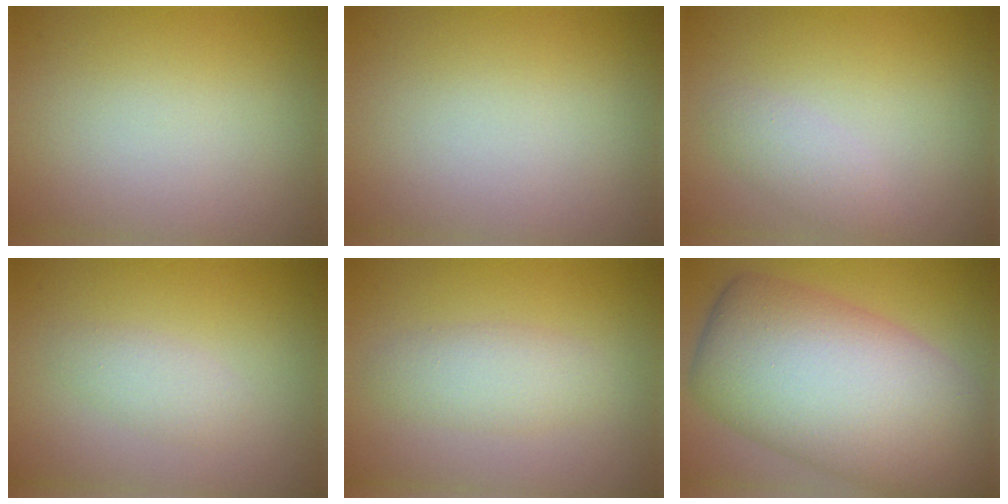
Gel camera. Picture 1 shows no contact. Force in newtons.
{"total": 0.0}
{"total": 1.6, "press": 1.6, "slide": 0.1}
{"total": 1.7, "press": 1.7, "slide": 0.1}
{"total": 2.7, "press": 2.7, "slide": 0.1}
{"total": 13.5, "press": 13.5, "slide": 0.6}